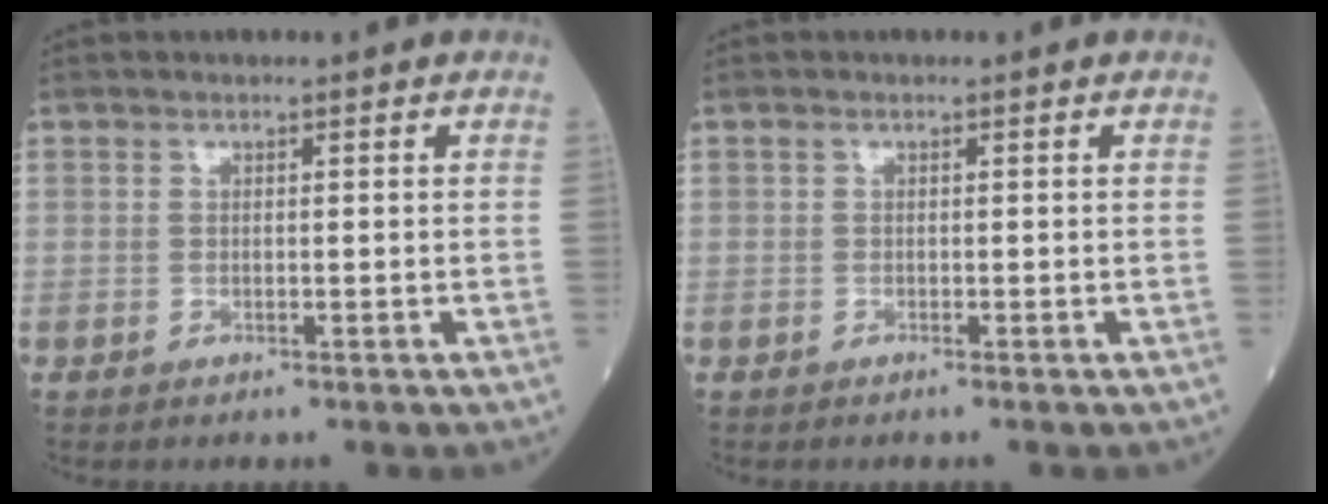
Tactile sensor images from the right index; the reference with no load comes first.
{"total": 0.0}